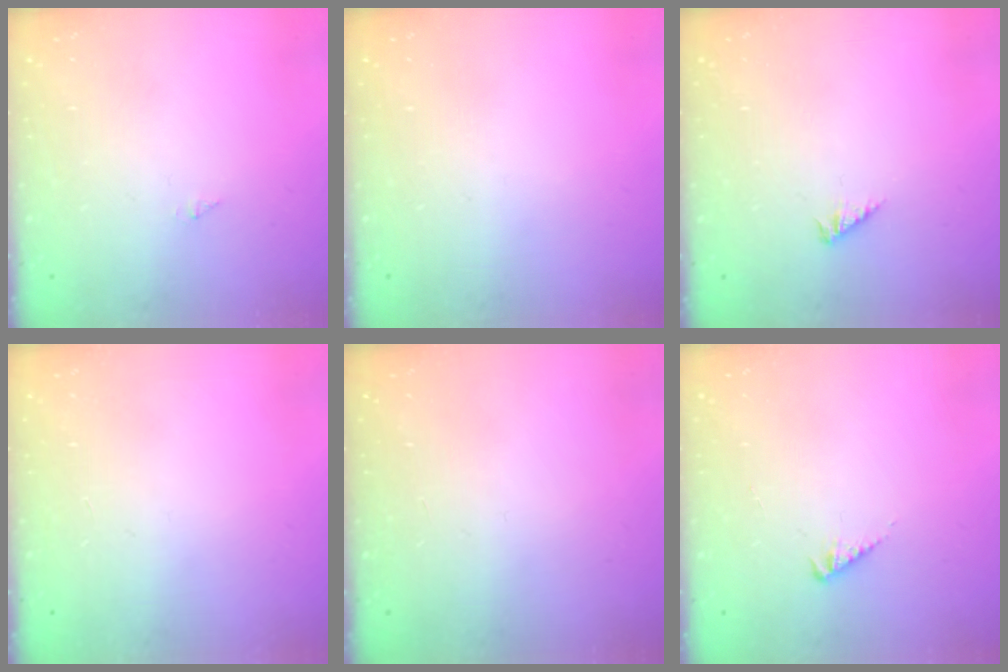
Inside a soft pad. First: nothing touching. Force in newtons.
{"total": 0.0}
{"total": 1.7, "press": 1.6, "slide": 0.4}
{"total": 0.0}
{"total": 0.0}
{"total": 2.6, "press": 2.6, "slide": 0.4}